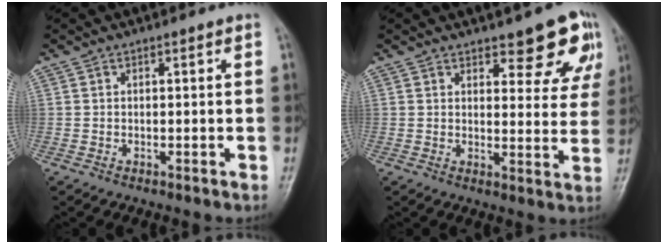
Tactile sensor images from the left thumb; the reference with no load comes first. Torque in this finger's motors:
{"motor_torque": [0.20, 0.38, -0.04, -0.09, 0.04]}